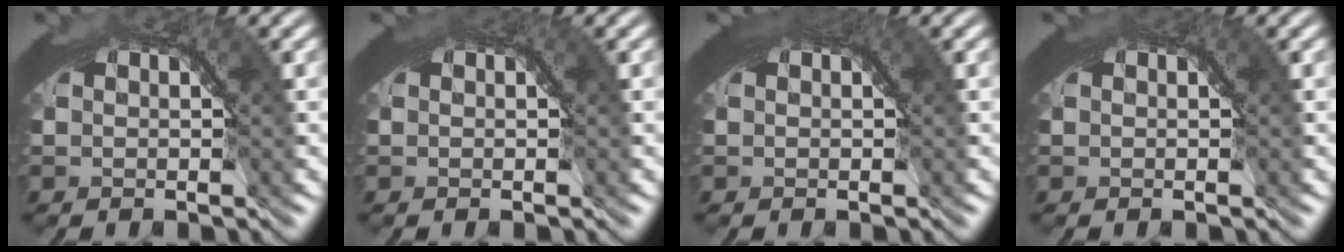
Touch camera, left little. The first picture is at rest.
{"total": 0.9, "force": [0.4, 0.2, 0.7], "torque": [-0.007, 0.001, 0.005]}
{"total": 1.8, "force": [1.0, 0.4, 1.5], "torque": [-0.014, 0.004, 0.011]}
{"total": 0.8, "force": [0.4, 0.2, 0.7], "torque": [-0.006, 0.001, 0.005]}